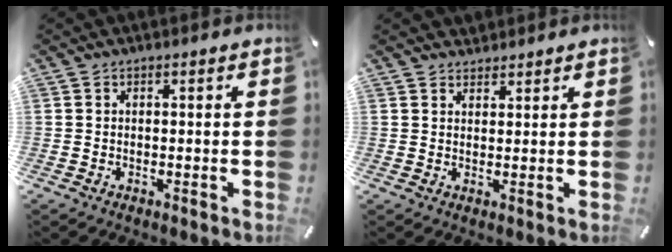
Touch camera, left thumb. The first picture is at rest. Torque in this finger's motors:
{"motor_torque": [-0.10, -0.06, 0.24, 0.17, -0.04]}